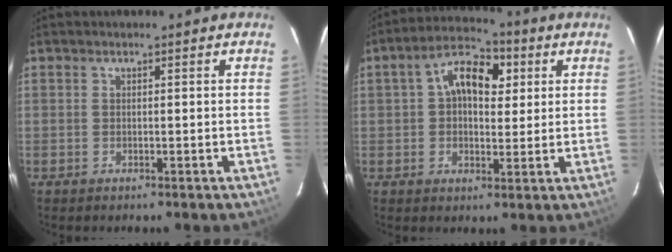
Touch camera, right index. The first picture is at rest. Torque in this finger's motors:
{"motor_torque": [0.27, 0.23, 0.23, 0.08]}